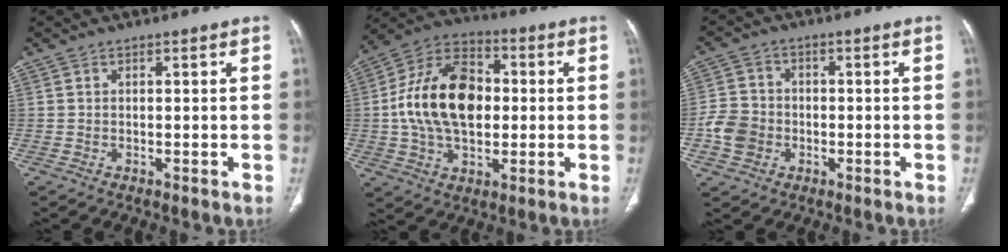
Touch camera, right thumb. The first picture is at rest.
{"total": 18.7, "force": [0.6, 12.1, 14.2], "torque": [-0.239, 0.024, 0.007]}
{"total": 6.8, "force": [-1.9, 5.8, 3.1], "torque": [-0.042, 0.017, -0.039]}